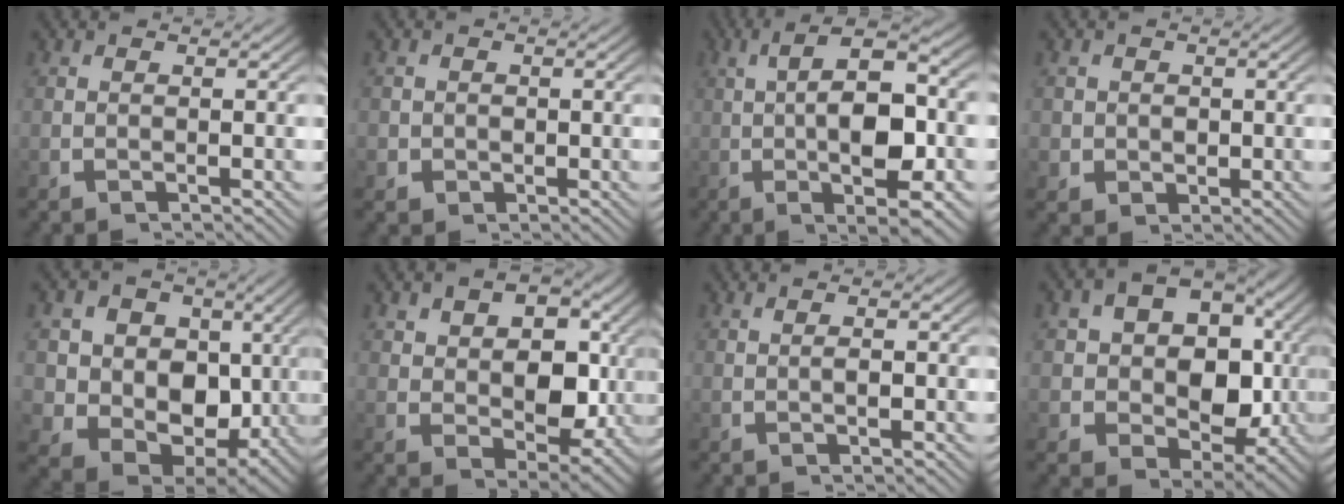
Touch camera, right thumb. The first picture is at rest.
{"total": 2.3, "force": [-0.3, 2.2, 0.6], "torque": [-0.014, -0.014, -0.002]}
{"total": 11.5, "force": [0.7, 4.7, 10.5], "torque": [-0.163, -0.003, 0.012]}
{"total": 3.2, "force": [0.1, 2.9, 1.2], "torque": [-0.027, -0.018, 0.010]}
{"total": 15.9, "force": [0.3, 12.8, 9.4], "torque": [-0.197, -0.064, 0.017]}
{"total": 7.9, "force": [1.3, 5.5, 5.6], "torque": [-0.099, -0.032, 0.035]}
{"total": 1.2, "force": [0.1, 0.2, 1.2], "torque": [-0.021, 0.000, 0.004]}
{"total": 13.5, "force": [1.0, 10.4, 8.4], "torque": [-0.179, -0.047, 0.030]}